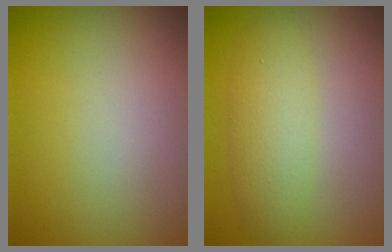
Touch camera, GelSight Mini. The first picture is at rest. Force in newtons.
{"total": 3.2, "press": 3.2, "slide": 0.1}